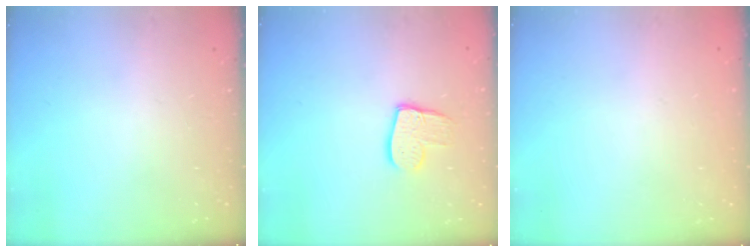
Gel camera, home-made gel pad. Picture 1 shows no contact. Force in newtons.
{"total": 10.0, "press": 9.9, "slide": 0.7}
{"total": 0.0}